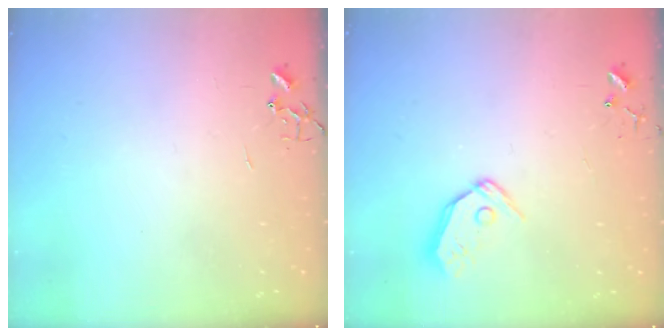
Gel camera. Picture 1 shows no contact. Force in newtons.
{"total": 8.3, "press": 8.2, "slide": 0.7}